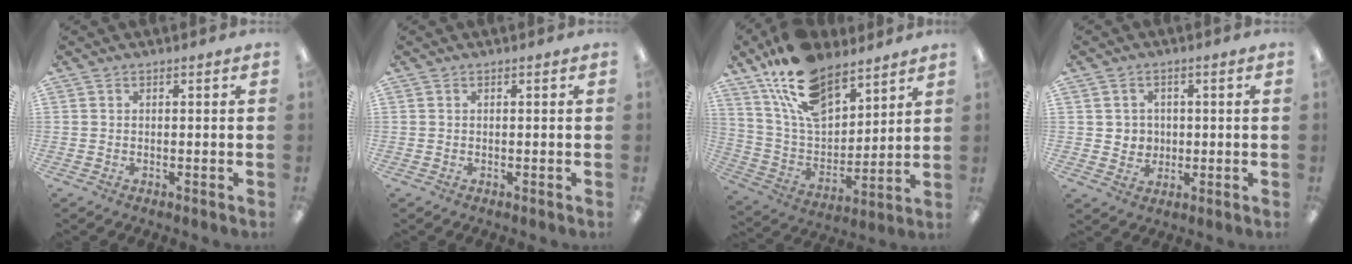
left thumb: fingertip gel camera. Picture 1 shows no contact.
{"total": 0.0}
{"total": 18.6, "force": [13.1, 9.1, 9.5], "torque": [-0.193, -0.059, 0.242]}
{"total": 3.9, "force": [1.2, 3.7, 0.0], "torque": [0.000, -0.001, 0.018]}